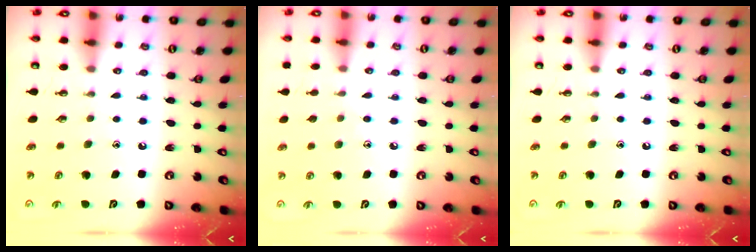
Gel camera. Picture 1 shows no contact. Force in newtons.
{"total": 4.8, "press": 4.8, "slide": 0.5}
{"total": 0.0}